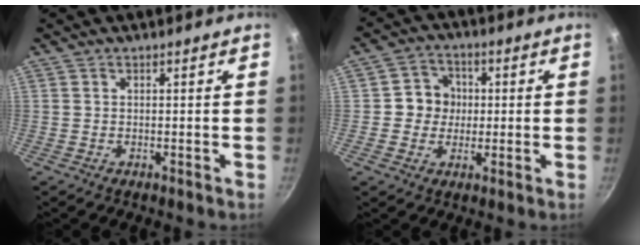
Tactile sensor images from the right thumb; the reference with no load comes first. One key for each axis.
{"total": 6.6, "fx": 0.3, "fy": 6.3, "fz": 2.2, "tx": 0.005, "ty": 0.009, "tz": -0.008}